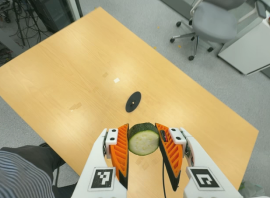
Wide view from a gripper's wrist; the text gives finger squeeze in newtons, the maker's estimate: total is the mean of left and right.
{"total": 11.7, "left": 10.8, "right": 12.6}